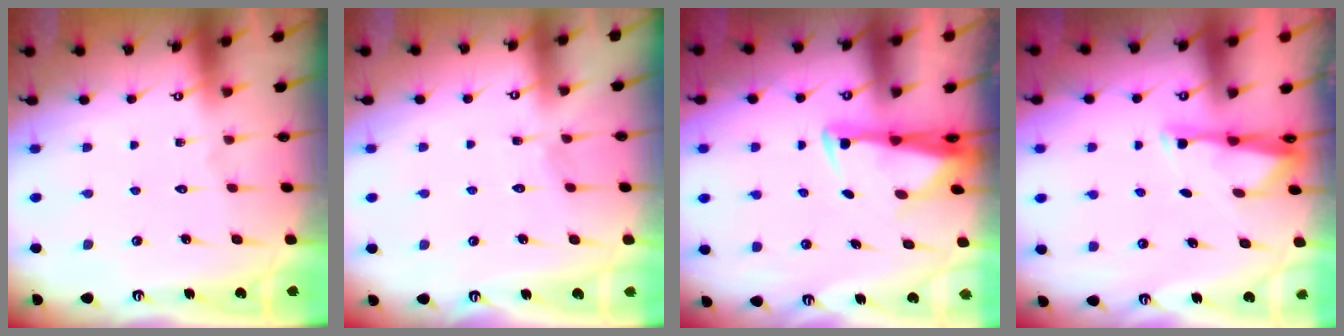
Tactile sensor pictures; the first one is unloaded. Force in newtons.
{"total": 3.3, "press": 3.3, "slide": 0.4}
{"total": 2.9, "press": 2.7, "slide": 0.9}
{"total": 2.9, "press": 2.9, "slide": 0.6}